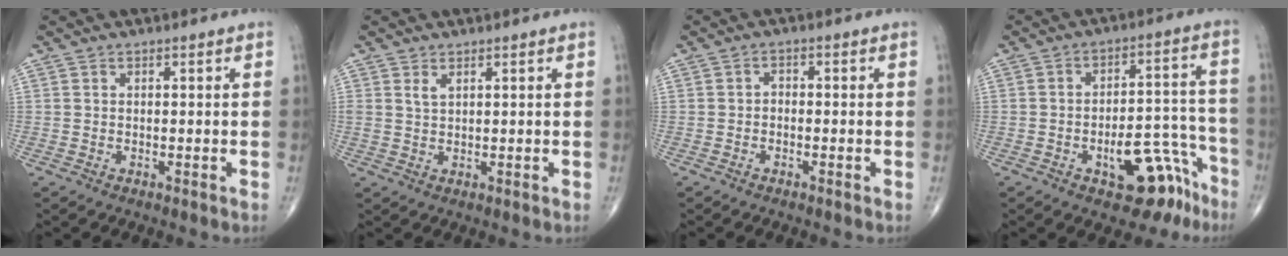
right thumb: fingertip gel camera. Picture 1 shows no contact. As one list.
[{"total": 1.6, "force": [1.0, 0.7, 1.0], "torque": [-0.021, -0.001, 0.024]}, {"total": 1.4, "force": [-0.6, 1.0, 0.8], "torque": [-0.006, 0.010, -0.015]}, {"total": 13.4, "force": [-7.5, 6.4, 9.1], "torque": [-0.073, 0.075, -0.096]}]